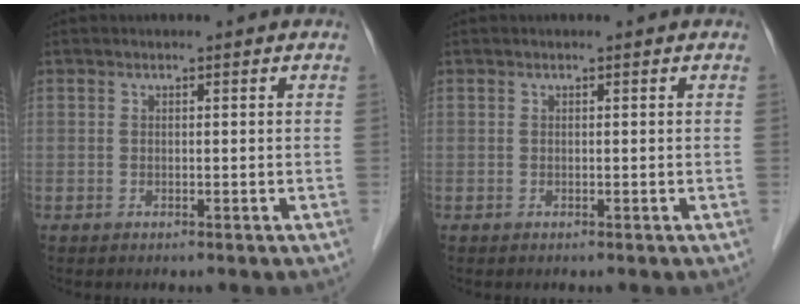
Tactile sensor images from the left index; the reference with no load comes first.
{"total": 0.0}